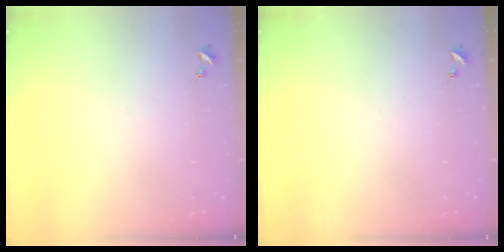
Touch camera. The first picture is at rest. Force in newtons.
{"total": 0.0}